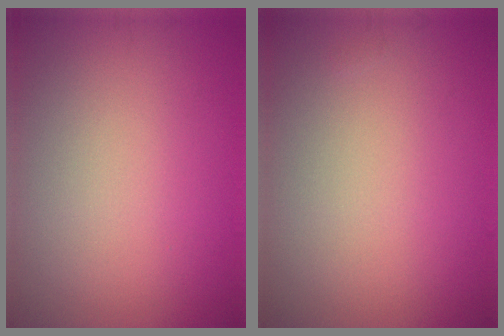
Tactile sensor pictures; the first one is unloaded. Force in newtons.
{"total": 0.0}